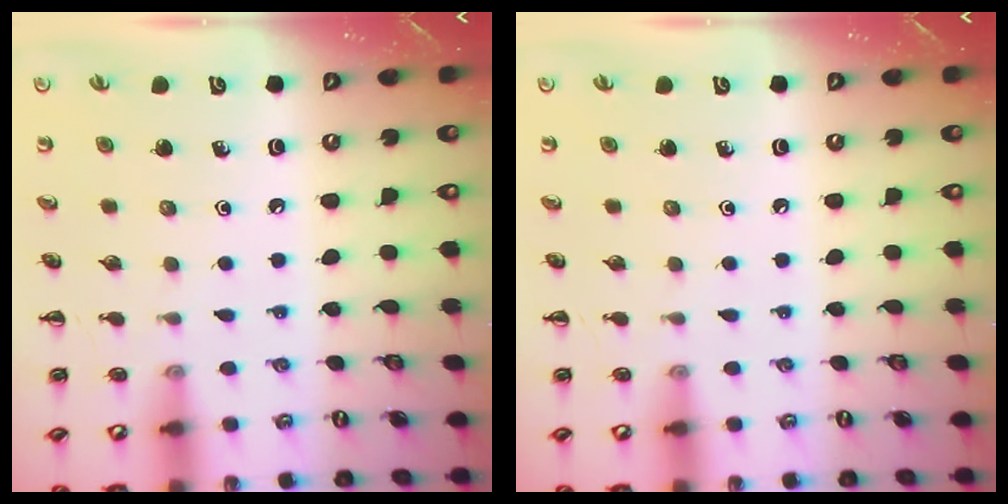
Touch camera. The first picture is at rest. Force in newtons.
{"total": 0.0}